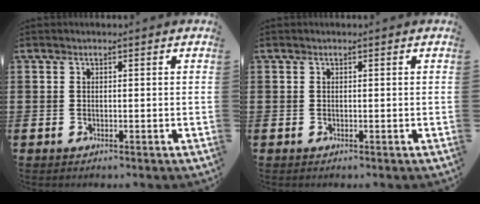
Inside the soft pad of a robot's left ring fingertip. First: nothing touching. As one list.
[{"total": 0.0}]